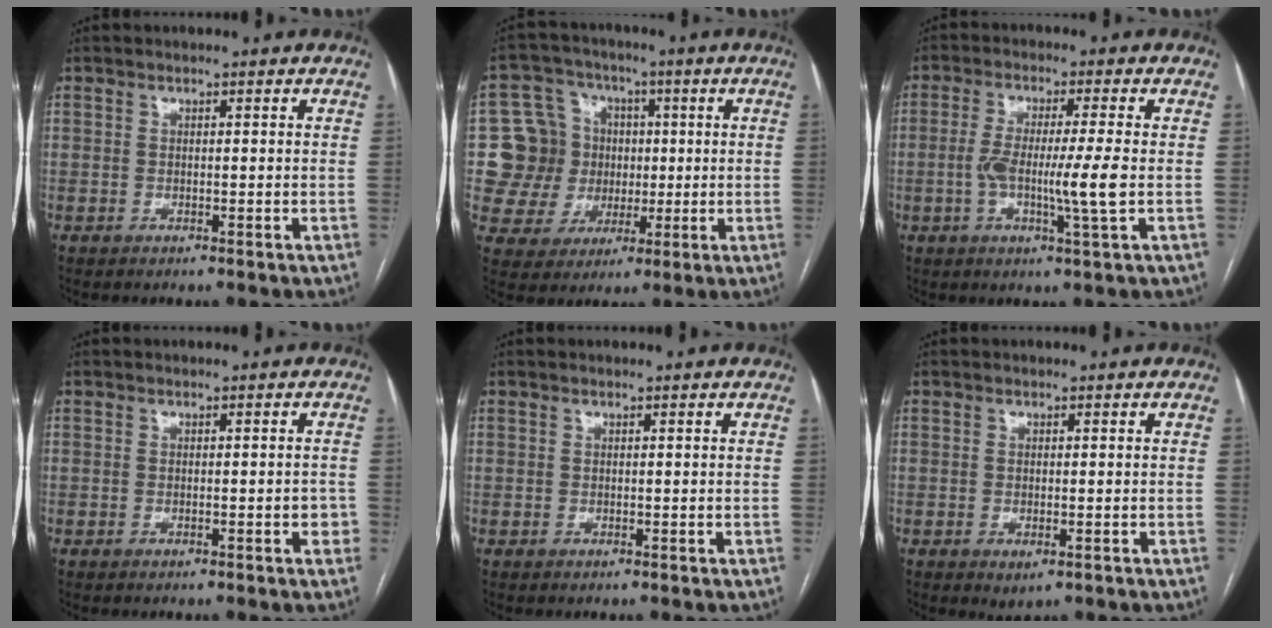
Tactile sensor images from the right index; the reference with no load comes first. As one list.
[{"total": 11.3, "force": [0.8, 11.1, 2.3], "torque": [-0.054, 0.042, 0.027]}, {"total": 7.8, "force": [-1.0, -0.4, 7.7], "torque": [-0.145, -0.007, -0.018]}, {"total": 1.5, "force": [-0.6, 0.6, 1.3], "torque": [-0.009, 0.004, -0.004]}, {"total": 0.0}, {"total": 2.2, "force": [-0.9, 0.9, 1.7], "torque": [-0.026, -0.004, -0.006]}]